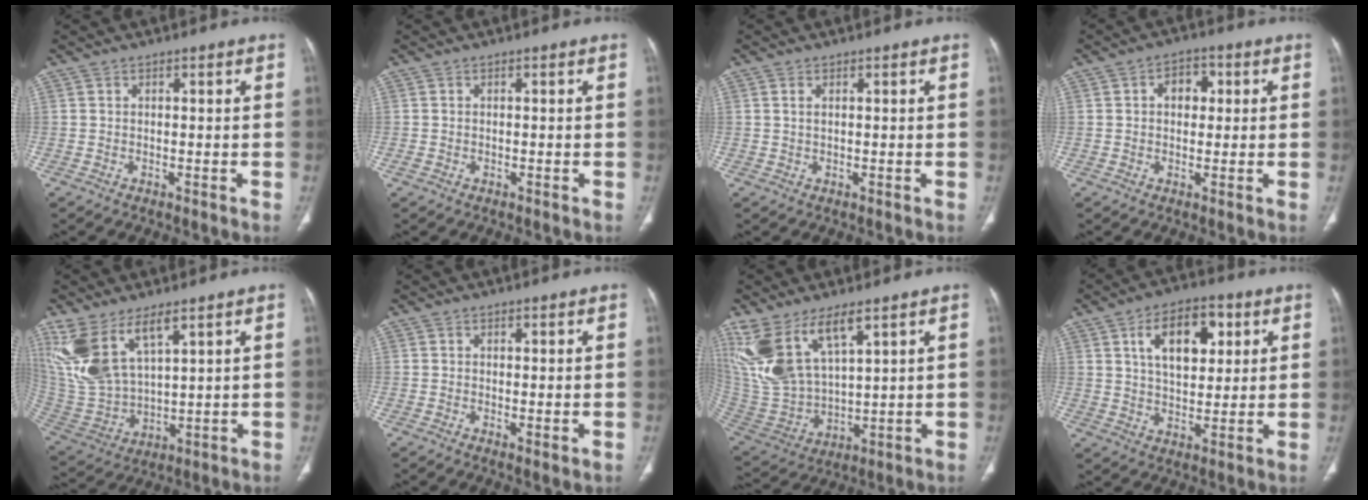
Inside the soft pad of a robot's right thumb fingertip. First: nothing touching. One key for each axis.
{"total": 0.6, "fx": -0.2, "fy": 0.4, "fz": 0.3, "tx": -0.010, "ty": 0.001, "tz": -0.004}
{"total": 1.1, "fx": 0.5, "fy": 0.5, "fz": 0.9, "tx": -0.022, "ty": 0.004, "tz": 0.012}
{"total": 5.0, "fx": 1.0, "fy": 3.6, "fz": 3.3, "tx": -0.028, "ty": 0.008, "tz": 0.011}
{"total": 14.6, "fx": 8.4, "fy": 6.2, "fz": 10.3, "tx": -0.216, "ty": -0.032, "tz": 0.193}
{"total": 1.3, "fx": -0.1, "fy": 0.5, "fz": 1.2, "tx": -0.024, "ty": -0.007, "tz": 0.000}
{"total": 16.1, "fx": 9.3, "fy": 6.7, "fz": 11.3, "tx": -0.231, "ty": -0.035, "tz": 0.209}
{"total": 12.6, "fx": 4.5, "fy": 7.1, "fz": 9.3, "tx": -0.119, "ty": -0.006, "tz": 0.074}